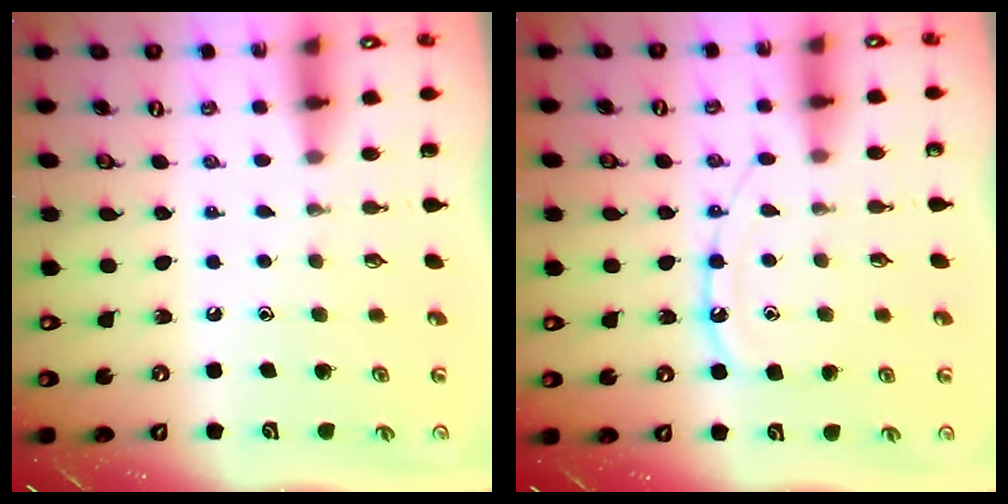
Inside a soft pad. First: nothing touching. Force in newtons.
{"total": 10.4, "press": 10.4, "slide": 0.9}